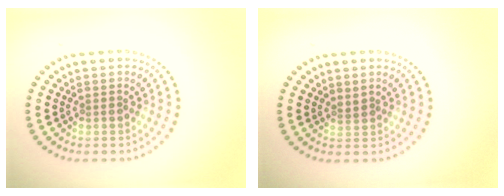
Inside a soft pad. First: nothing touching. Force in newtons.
{"total": 0.6, "press": 0.4, "slide": 0.5}